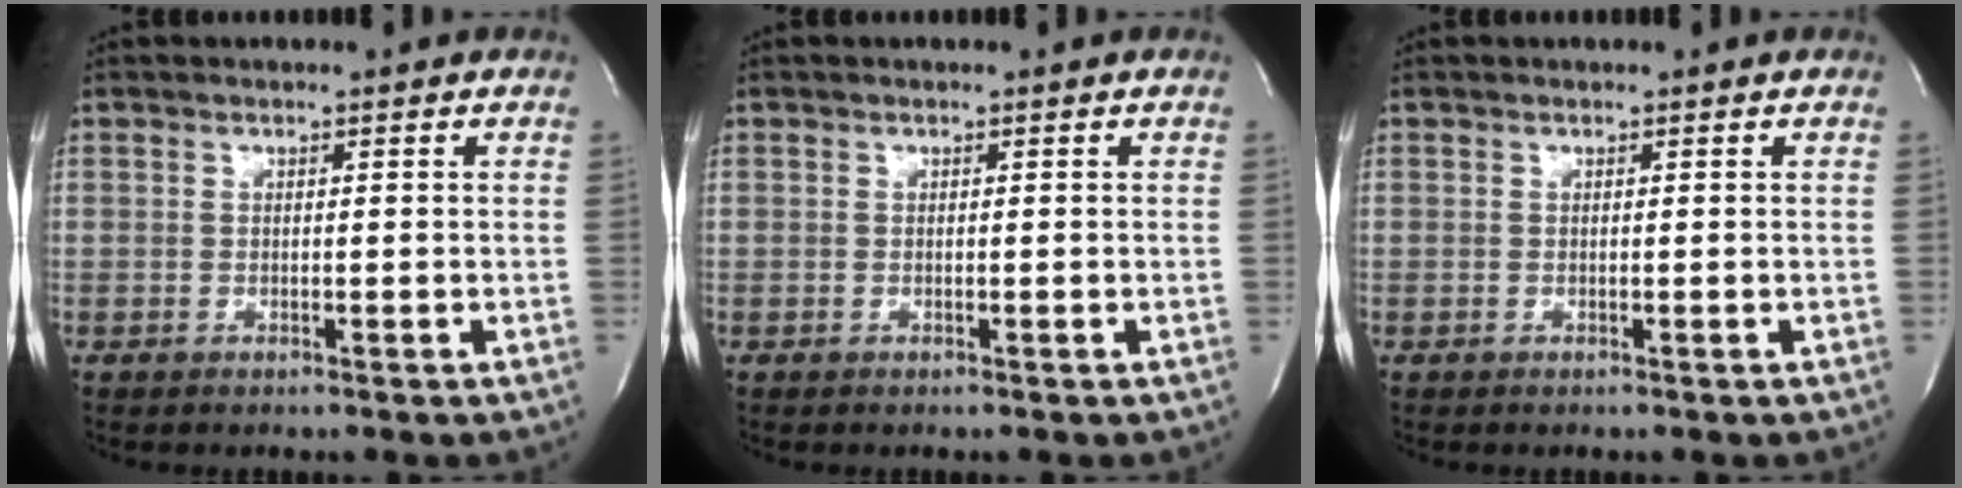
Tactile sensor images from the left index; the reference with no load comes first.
{"total": 0.0}
{"total": 0.0}